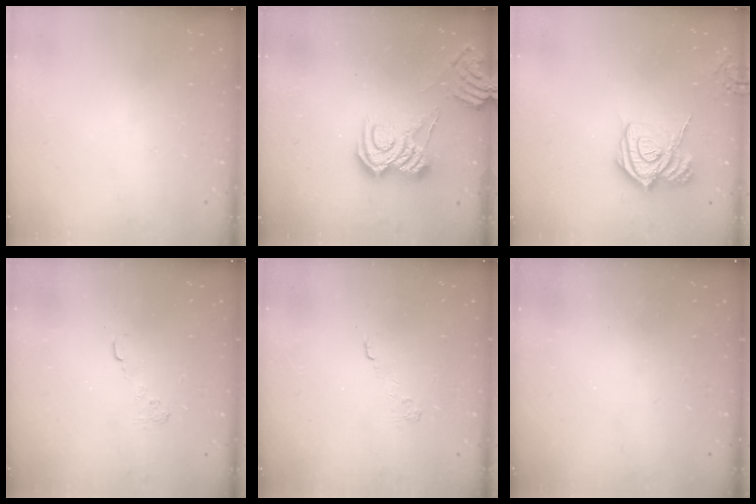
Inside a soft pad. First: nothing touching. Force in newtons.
{"total": 12.0, "press": 12.0, "slide": 1.4}
{"total": 14.1, "press": 14.0, "slide": 1.7}
{"total": 3.0, "press": 2.6, "slide": 1.4}
{"total": 2.5, "press": 2.1, "slide": 1.4}
{"total": 2.4, "press": 2.3, "slide": 0.8}